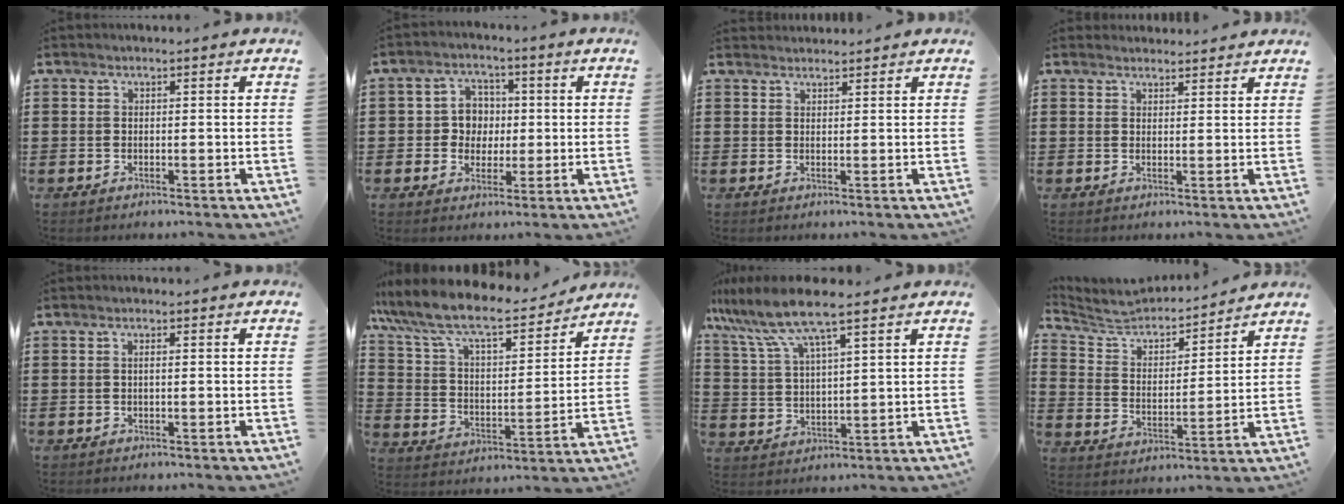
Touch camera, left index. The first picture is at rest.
{"total": 5.3, "force": [0.5, 4.9, 2.0], "torque": [-0.052, 0.013, 0.005]}
{"total": 1.4, "force": [1.4, 0.2, 0.0], "torque": [-0.002, 0.000, 0.028]}
{"total": 2.0, "force": [2.0, 0.4, -0.1], "torque": [-0.004, 0.000, 0.039]}
{"total": 0.9, "force": [0.0, 0.2, 0.9], "torque": [-0.016, -0.002, 0.000]}
{"total": 9.7, "force": [8.6, 1.7, 4.3], "torque": [-0.119, -0.052, 0.146]}
{"total": 9.2, "force": [7.1, 0.9, 5.8], "torque": [-0.134, -0.023, 0.124]}
{"total": 4.9, "force": [4.7, 1.0, 1.0], "torque": [-0.046, -0.036, 0.076]}